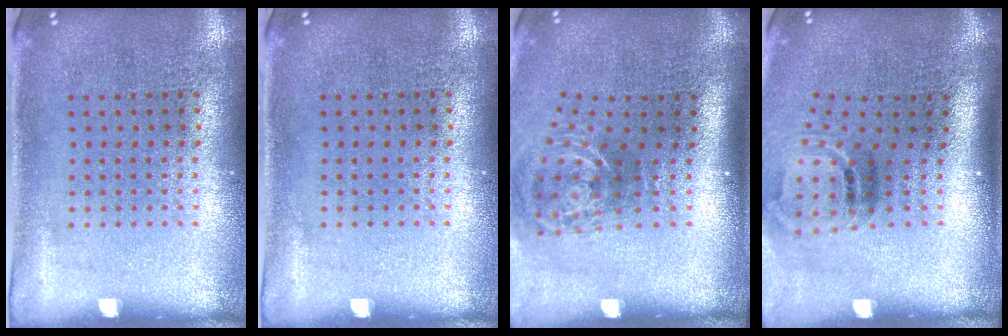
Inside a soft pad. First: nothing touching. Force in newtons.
{"total": 0.0}
{"total": 2.1, "press": 1.3, "slide": 1.7}
{"total": 1.9, "press": 1.2, "slide": 1.5}